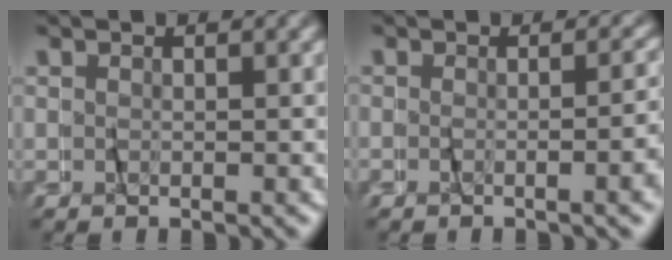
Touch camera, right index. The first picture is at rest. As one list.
[{"total": 2.2, "force": [-1.2, -0.7, 1.7], "torque": [-0.017, 0.008, -0.021]}]